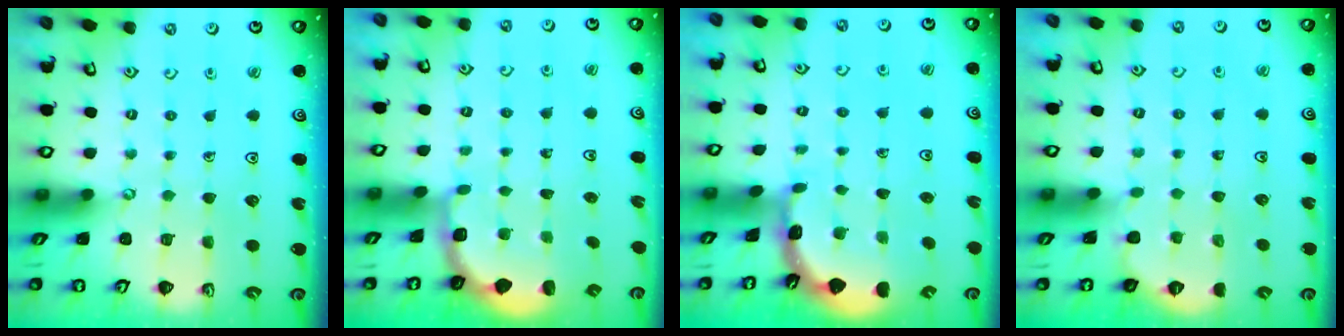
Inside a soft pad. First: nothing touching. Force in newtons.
{"total": 1.9, "press": 1.6, "slide": 1.0}
{"total": 1.6, "press": 1.6, "slide": 0.1}
{"total": 2.3, "press": 2.3, "slide": 0.1}